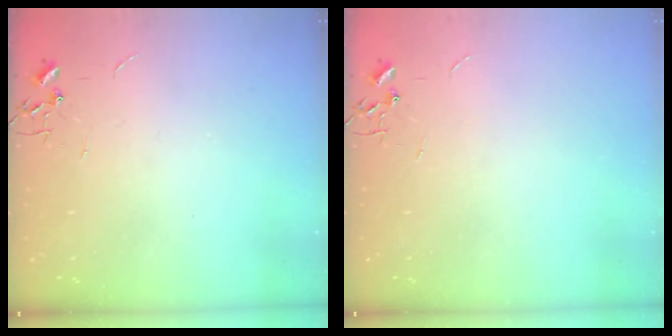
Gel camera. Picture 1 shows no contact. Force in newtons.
{"total": 0.0}